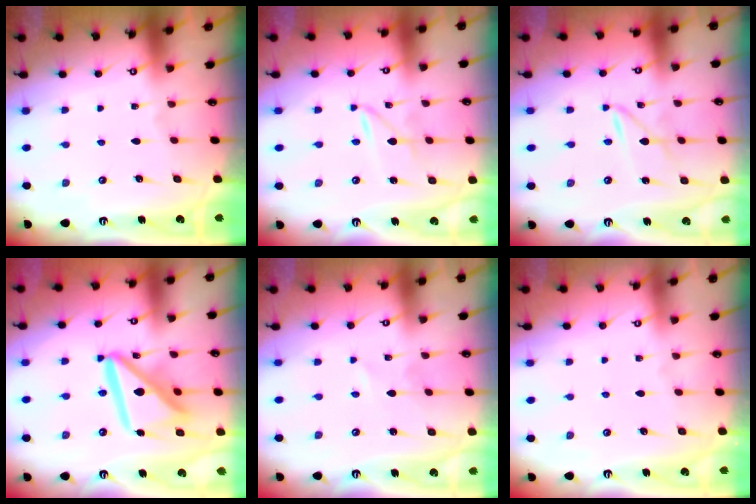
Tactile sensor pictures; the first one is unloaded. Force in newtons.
{"total": 1.9, "press": 1.9, "slide": 0.2}
{"total": 2.2, "press": 2.1, "slide": 0.3}
{"total": 16.0, "press": 15.9, "slide": 1.7}
{"total": 0.9, "press": 0.9, "slide": 0.2}
{"total": 0.0}